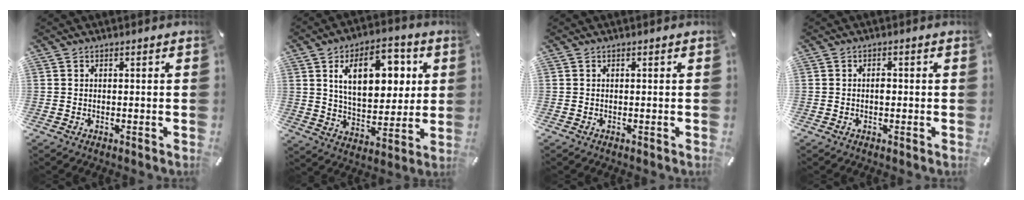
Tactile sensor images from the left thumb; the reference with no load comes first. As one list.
[{"total": 16.6, "force": [6.0, 9.7, 12.1], "torque": [-0.185, -0.001, 0.102]}, {"total": 0.0}, {"total": 1.5, "force": [-0.2, 0.9, 1.2], "torque": [-0.024, 0.003, -0.006]}]